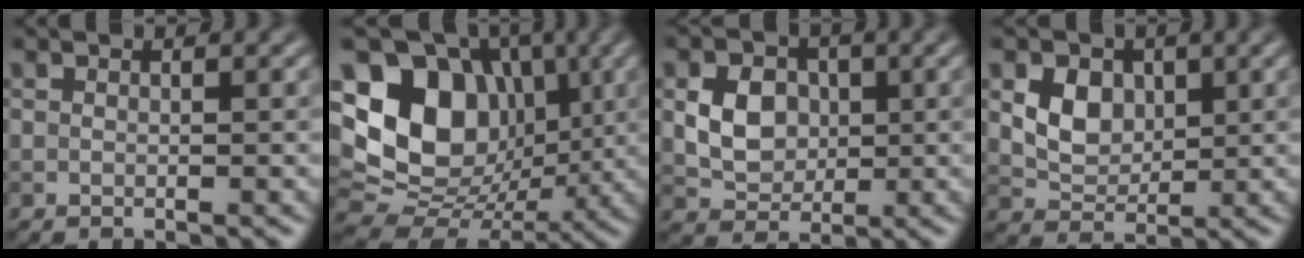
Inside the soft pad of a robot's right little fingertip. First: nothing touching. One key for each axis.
{"total": 13.5, "fx": 2.4, "fy": 10.6, "fz": 8.0, "tx": -0.146, "ty": 0.008, "tz": 0.041}
{"total": 4.3, "fx": 0.4, "fy": 3.5, "fz": 2.4, "tx": -0.050, "ty": -0.002, "tz": 0.007}
{"total": 3.8, "fx": 1.1, "fy": 3.0, "fz": 2.2, "tx": -0.048, "ty": -0.004, "tz": 0.020}